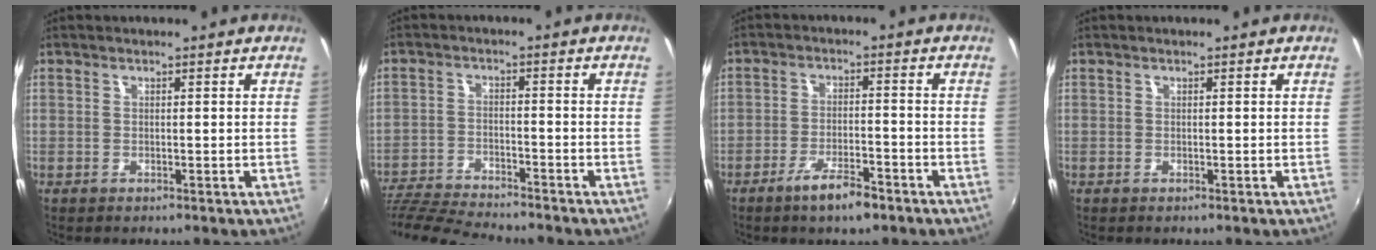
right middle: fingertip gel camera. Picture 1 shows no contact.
{"total": 13.3, "force": [-12.3, 1.4, 4.9], "torque": [-0.126, -0.019, -0.223]}
{"total": 6.6, "force": [-4.6, 1.7, 4.4], "torque": [-0.095, -0.005, -0.077]}
{"total": 0.0}